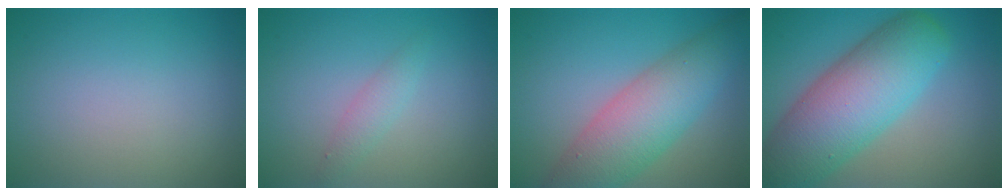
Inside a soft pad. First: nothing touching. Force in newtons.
{"total": 1.5, "press": 1.5, "slide": 0.0}
{"total": 7.2, "press": 7.2, "slide": 0.2}
{"total": 10.5, "press": 10.5, "slide": 0.4}